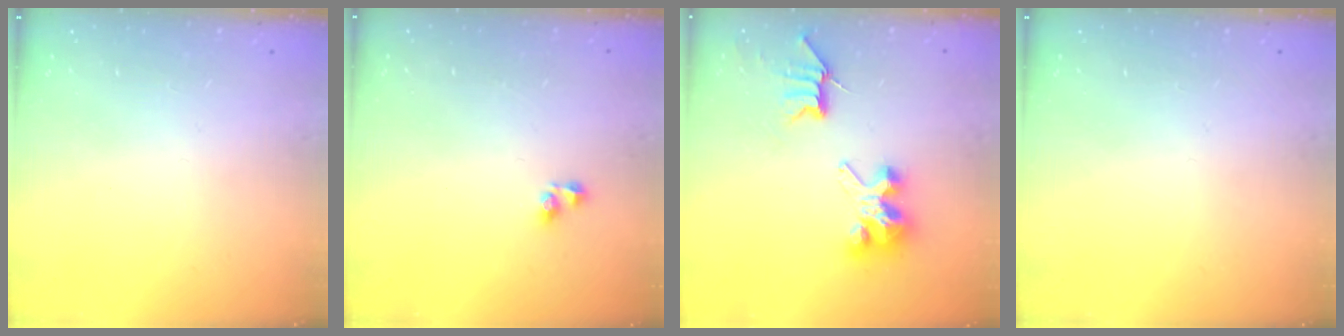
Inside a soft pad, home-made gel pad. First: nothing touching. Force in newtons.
{"total": 2.7, "press": 2.7, "slide": 0.4}
{"total": 7.7, "press": 7.7, "slide": 0.2}
{"total": 0.0}